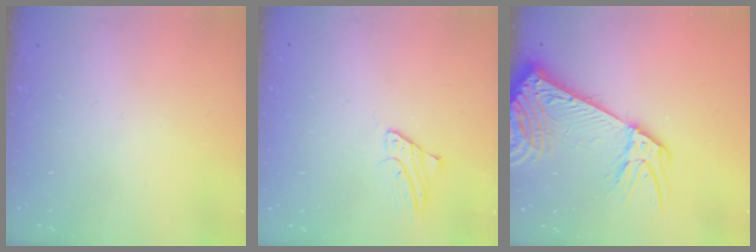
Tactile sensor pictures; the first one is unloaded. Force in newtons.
{"total": 3.3, "press": 3.3, "slide": 0.3}
{"total": 11.1, "press": 10.7, "slide": 2.9}